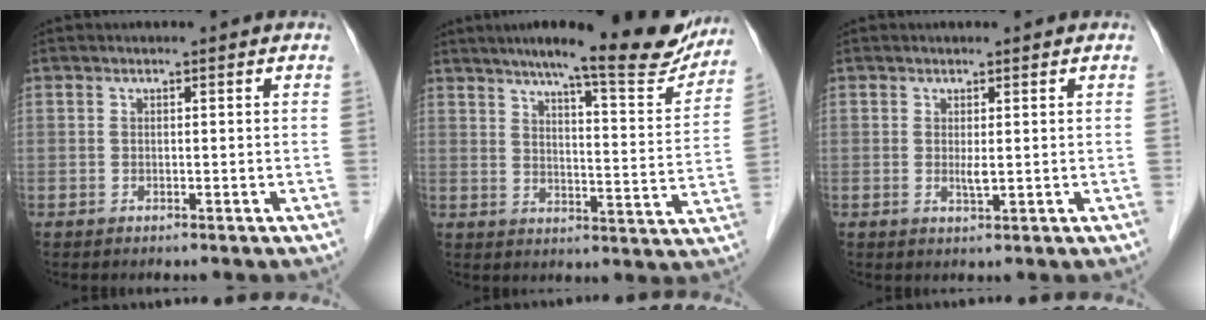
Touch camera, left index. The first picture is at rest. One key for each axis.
{"total": 19.2, "fx": 16.0, "fy": 2.3, "fz": 10.3, "tx": -0.131, "ty": -0.022, "tz": 0.201}
{"total": 1.3, "fx": 0.1, "fy": 0.1, "fz": 1.3, "tx": -0.030, "ty": -0.006, "tz": 0.004}